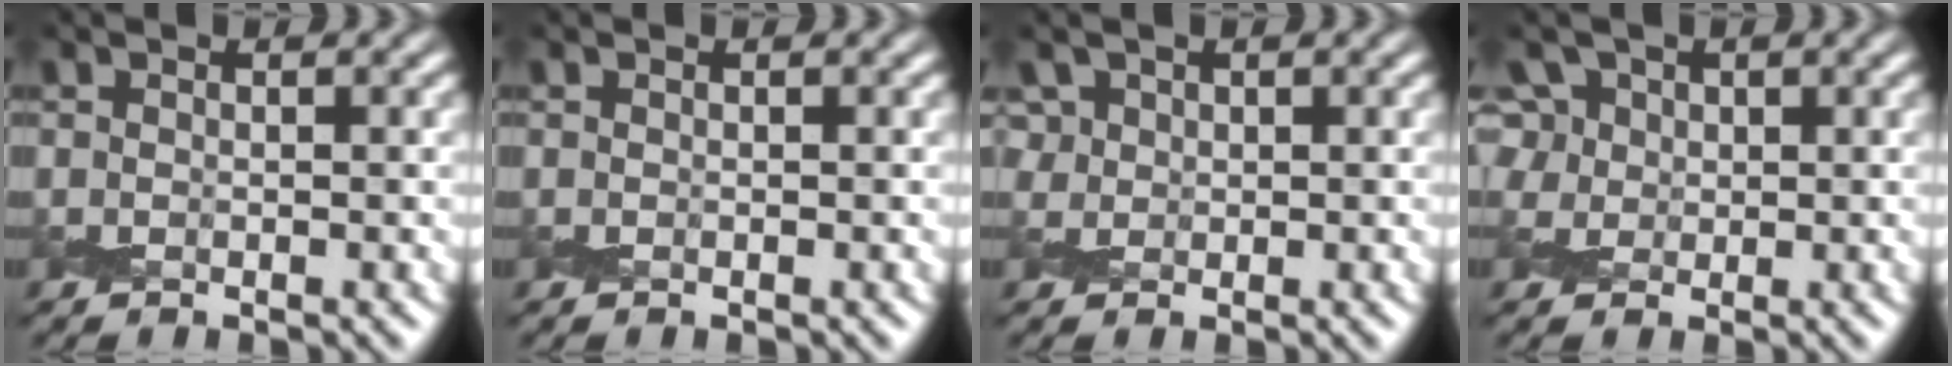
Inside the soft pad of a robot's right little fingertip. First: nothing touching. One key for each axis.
{"total": 0.0}
{"total": 1.9, "fx": 1.0, "fy": 1.5, "fz": 0.6, "tx": -0.022, "ty": -0.005, "tz": 0.026}
{"total": 4.5, "fx": 2.2, "fy": 3.4, "fz": 2.1, "tx": -0.061, "ty": 0.007, "tz": 0.033}